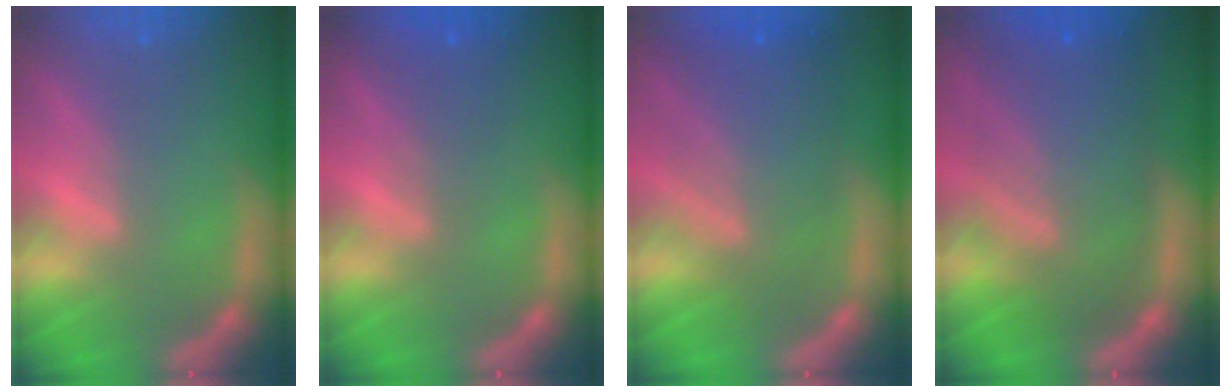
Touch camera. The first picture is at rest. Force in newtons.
{"total": 2.4}
{"total": 7.5}
{"total": 10.0}